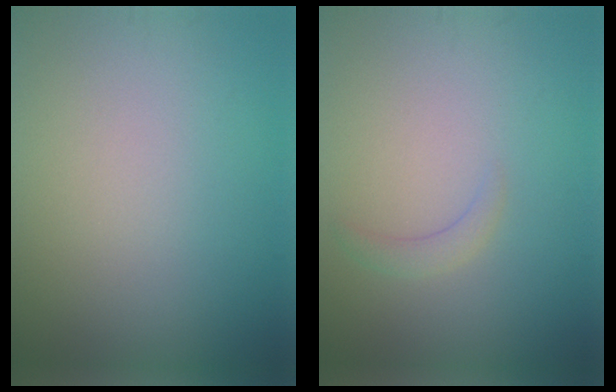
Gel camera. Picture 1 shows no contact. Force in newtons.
{"total": 1.2, "press": 1.2, "slide": 0.2}